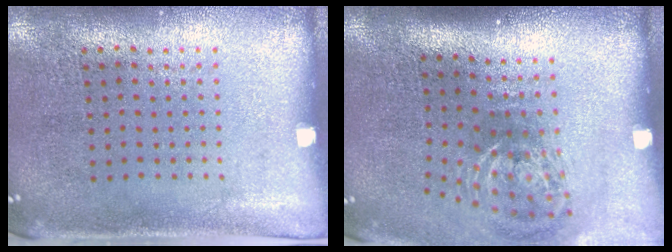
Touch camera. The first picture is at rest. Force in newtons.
{"total": 2.0, "press": 1.2, "slide": 1.6}